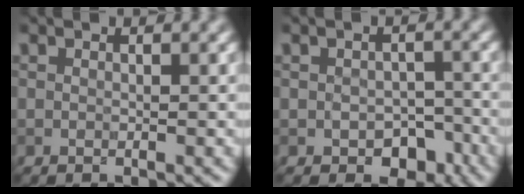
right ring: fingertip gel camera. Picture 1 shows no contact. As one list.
[{"total": 3.7, "force": [-1.8, 2.5, 2.1], "torque": [-0.021, -0.005, -0.024]}]